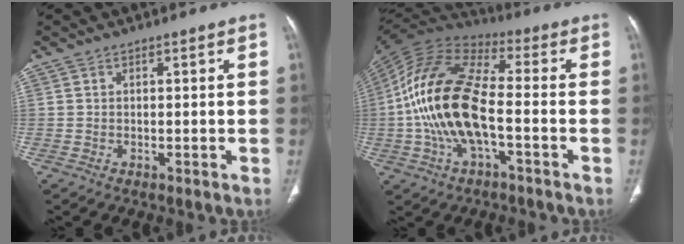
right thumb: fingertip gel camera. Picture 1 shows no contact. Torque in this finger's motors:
{"motor_torque": [0.73, 3.84, 2.67, -0.08, 0.48]}